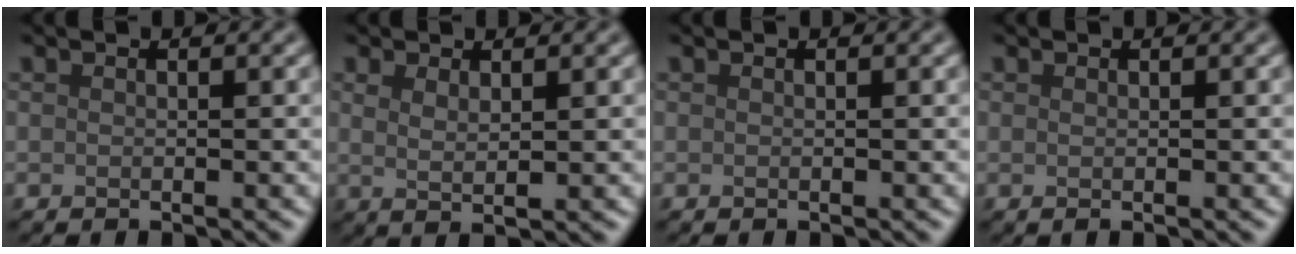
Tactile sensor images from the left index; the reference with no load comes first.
{"total": 1.8, "force": [0.8, 0.5, 1.5], "torque": [-0.025, -0.005, 0.017]}
{"total": 0.0}
{"total": 0.5, "force": [-0.1, 0.1, 0.5], "torque": [-0.007, -0.001, -0.002]}